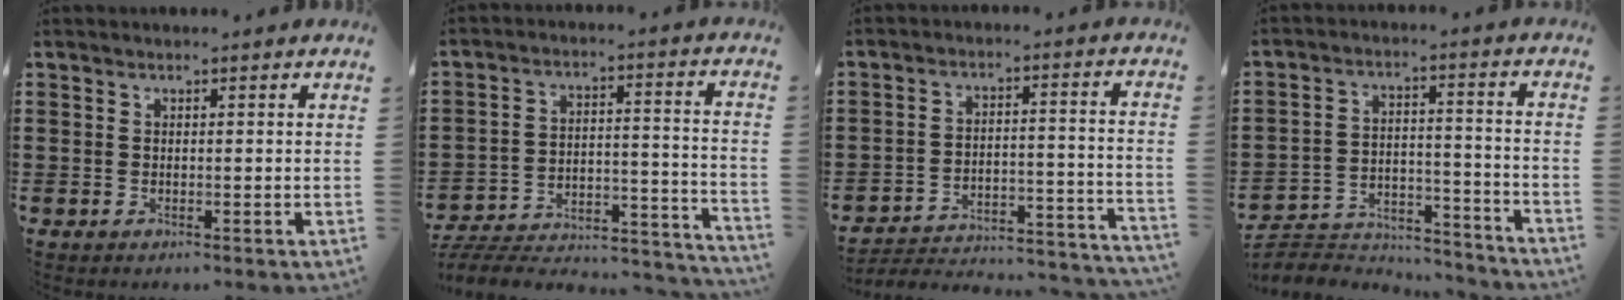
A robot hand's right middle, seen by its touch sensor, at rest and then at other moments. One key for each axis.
{"total": 4.6, "fx": -4.2, "fy": 1.0, "fz": 1.4, "tx": -0.025, "ty": -0.004, "tz": -0.089}
{"total": 3.4, "fx": -3.1, "fy": 0.5, "fz": 1.2, "tx": -0.027, "ty": -0.010, "tz": -0.070}
{"total": 5.2, "fx": -5.0, "fy": 1.1, "fz": 0.7, "tx": -0.017, "ty": 0.008, "tz": -0.104}